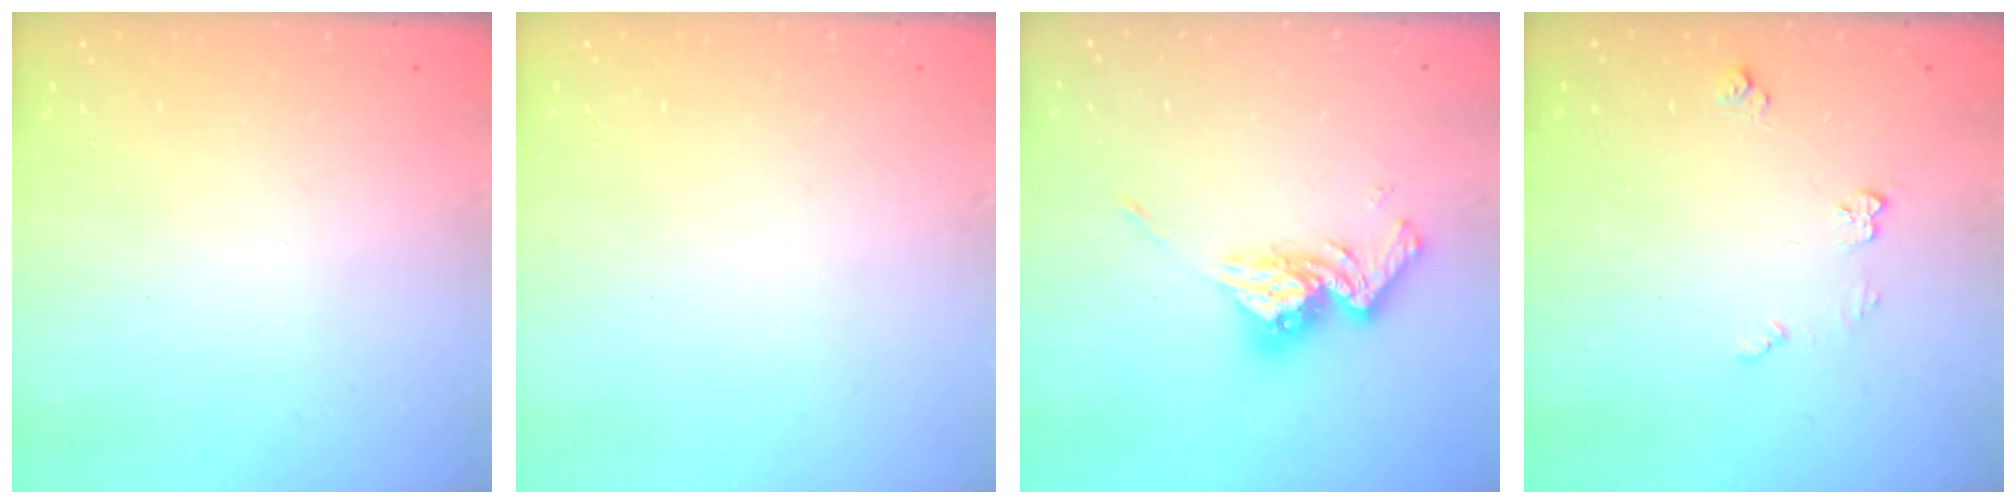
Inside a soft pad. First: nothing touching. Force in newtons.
{"total": 0.0}
{"total": 13.5, "press": 13.4, "slide": 1.2}
{"total": 5.9, "press": 5.8, "slide": 0.6}